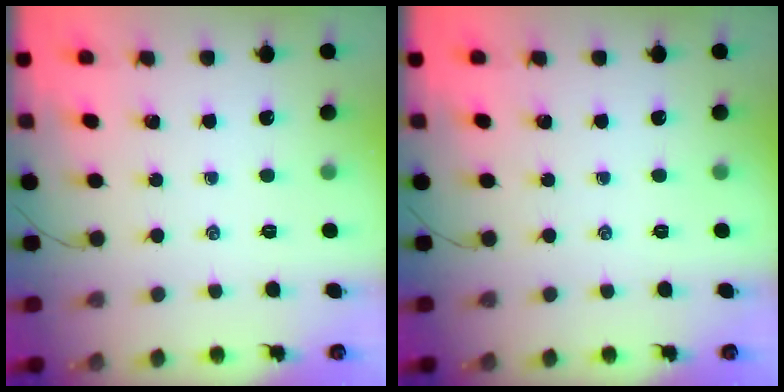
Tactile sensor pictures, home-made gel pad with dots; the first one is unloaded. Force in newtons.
{"total": 0.0}